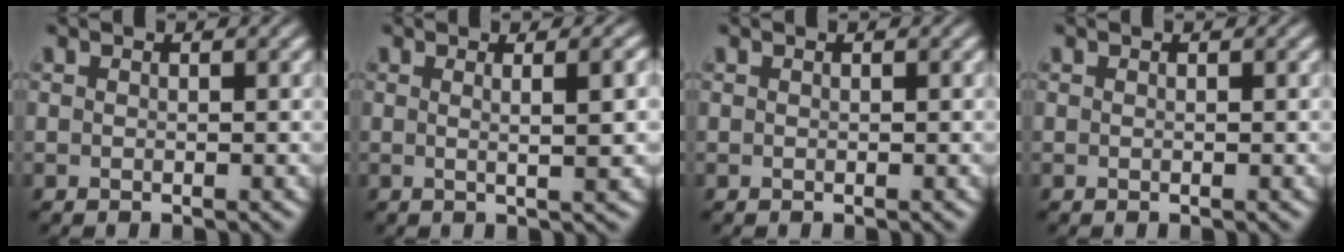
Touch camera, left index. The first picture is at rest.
{"total": 3.7, "force": [0.7, 1.0, 3.5], "torque": [-0.037, 0.007, -0.004]}
{"total": 0.0}
{"total": 0.0}